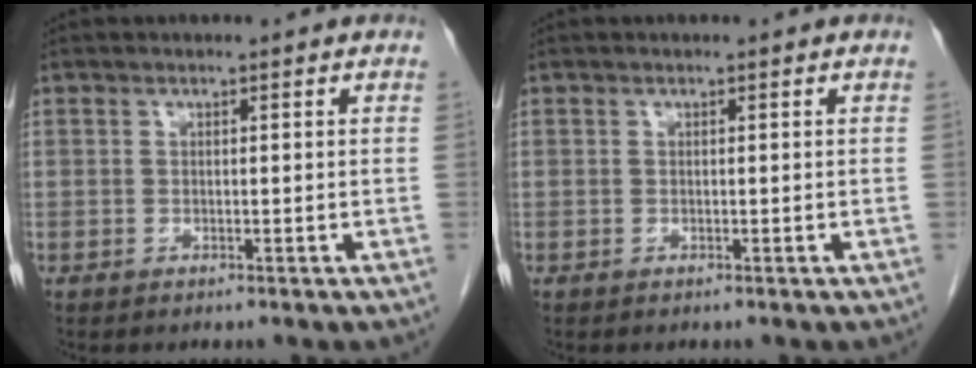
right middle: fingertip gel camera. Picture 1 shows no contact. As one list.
[{"total": 0.0}]